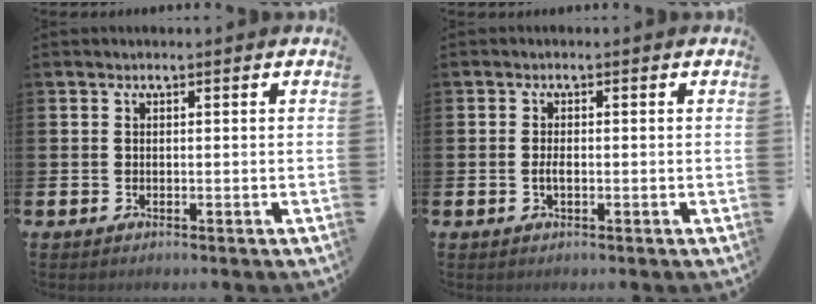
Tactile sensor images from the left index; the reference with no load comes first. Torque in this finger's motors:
{"motor_torque": [0.18, -0.05, 0.02, 0.00]}